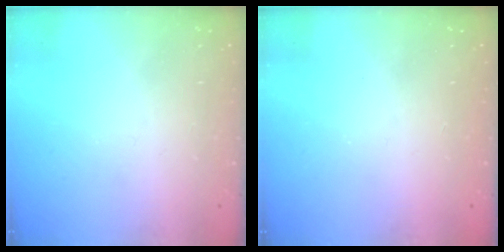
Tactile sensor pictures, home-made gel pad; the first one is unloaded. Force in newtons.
{"total": 1.1, "press": 1.1, "slide": 0.1}